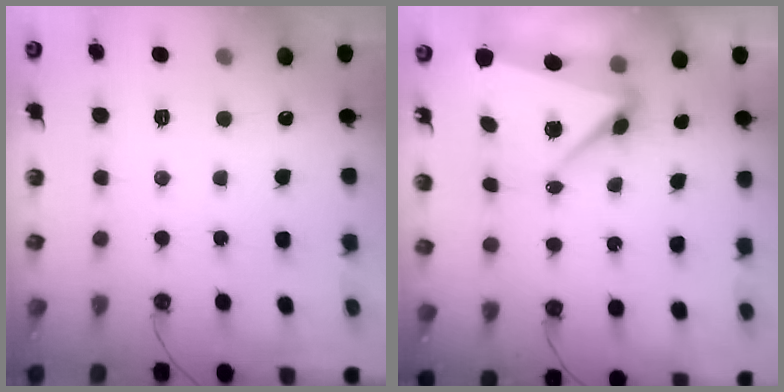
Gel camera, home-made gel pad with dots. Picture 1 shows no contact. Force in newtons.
{"total": 7.0, "press": 6.7, "slide": 1.9}